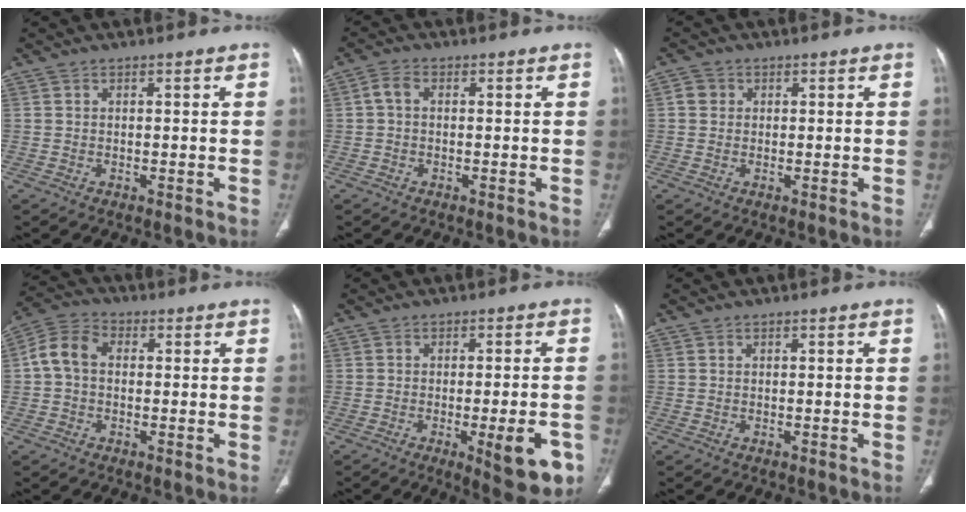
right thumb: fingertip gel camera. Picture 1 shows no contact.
{"total": 2.4, "force": [0.1, 1.5, 1.9], "torque": [-0.037, 0.007, -0.005]}
{"total": 2.3, "force": [0.5, 2.1, 0.8], "torque": [-0.004, 0.002, 0.006]}
{"total": 6.9, "force": [0.3, 5.1, 4.7], "torque": [-0.089, 0.025, -0.004]}
{"total": 11.0, "force": [-4.3, 3.0, 9.6], "torque": [-0.109, 0.004, -0.050]}
{"total": 0.0}